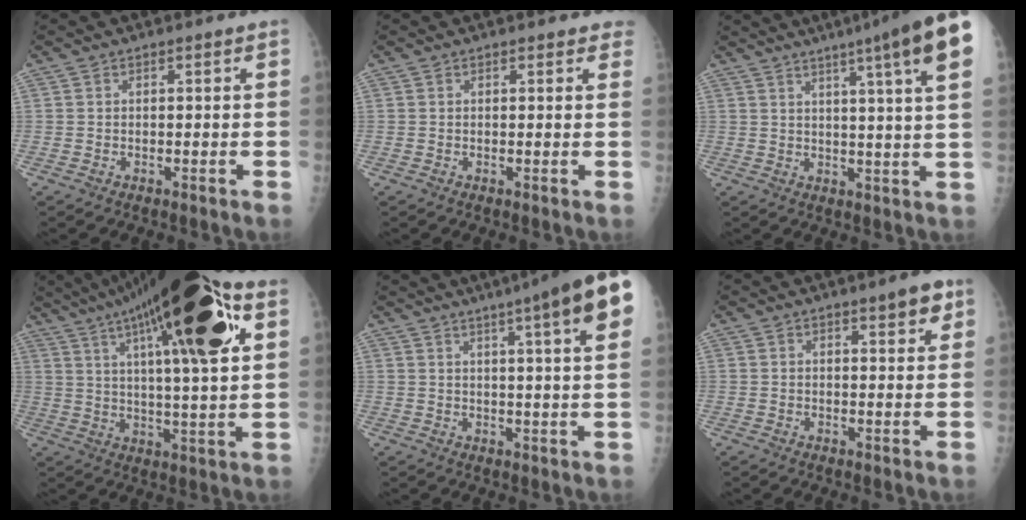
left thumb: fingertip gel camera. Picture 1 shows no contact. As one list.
[{"total": 2.2, "force": [1.9, 0.9, 0.5], "torque": [0.015, -0.006, 0.006]}, {"total": 16.1, "force": [8.9, 0.2, 13.4], "torque": [-0.178, -0.020, 0.096]}, {"total": 27.3, "force": [12.0, 6.3, 23.8], "torque": [-0.378, 0.004, 0.188]}, {"total": 16.3, "force": [8.6, 1.4, 13.8], "torque": [-0.179, -0.010, 0.098]}, {"total": 4.6, "force": [2.6, 1.4, 3.5], "torque": [-0.035, -0.011, 0.031]}]